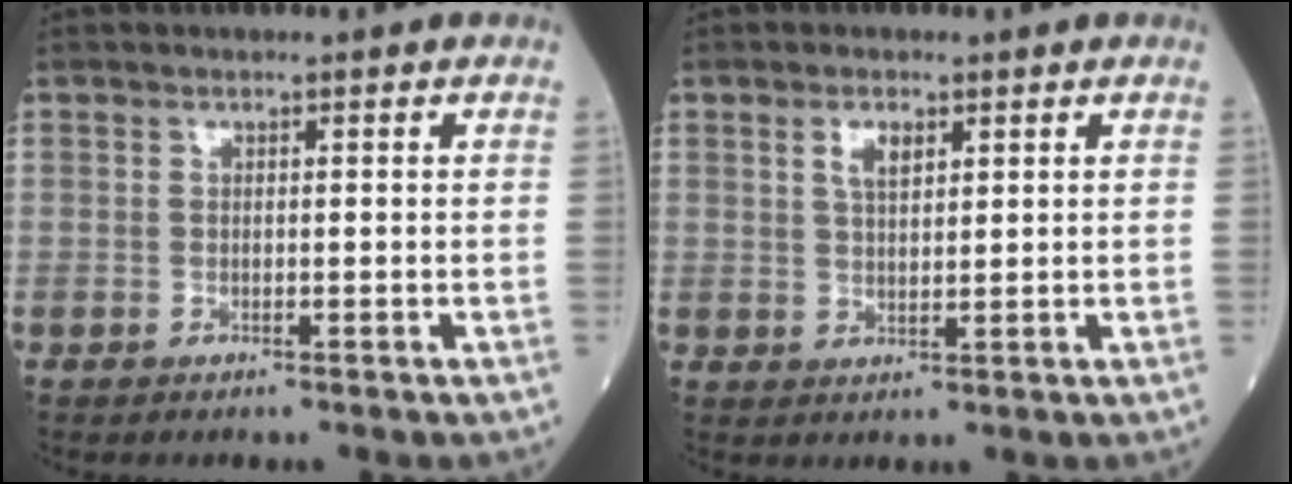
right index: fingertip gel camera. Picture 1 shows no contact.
{"total": 3.0, "force": [1.5, 1.0, 2.4], "torque": [-0.048, 0.003, 0.029]}